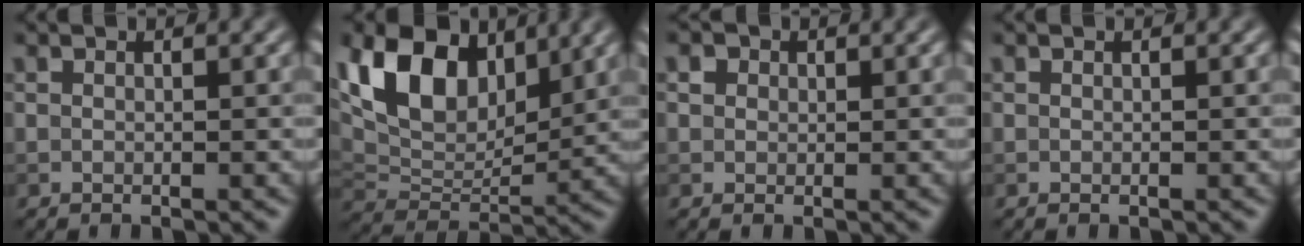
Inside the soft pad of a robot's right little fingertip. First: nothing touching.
{"total": 10.2, "force": [4.9, 5.9, 6.8], "torque": [-0.135, 0.002, 0.088]}
{"total": 2.0, "force": [1.0, 1.5, 0.8], "torque": [-0.016, 0.007, 0.004]}
{"total": 0.0}